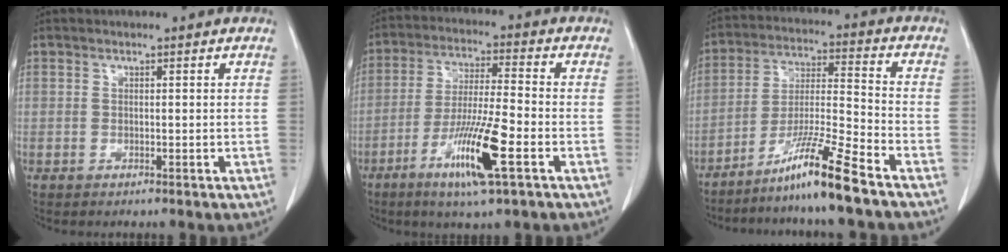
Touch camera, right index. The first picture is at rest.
{"total": 11.7, "force": [-5.3, 0.4, 10.5], "torque": [-0.200, -0.021, -0.099]}
{"total": 11.4, "force": [-8.4, -1.5, 7.6], "torque": [-0.142, -0.021, -0.155]}